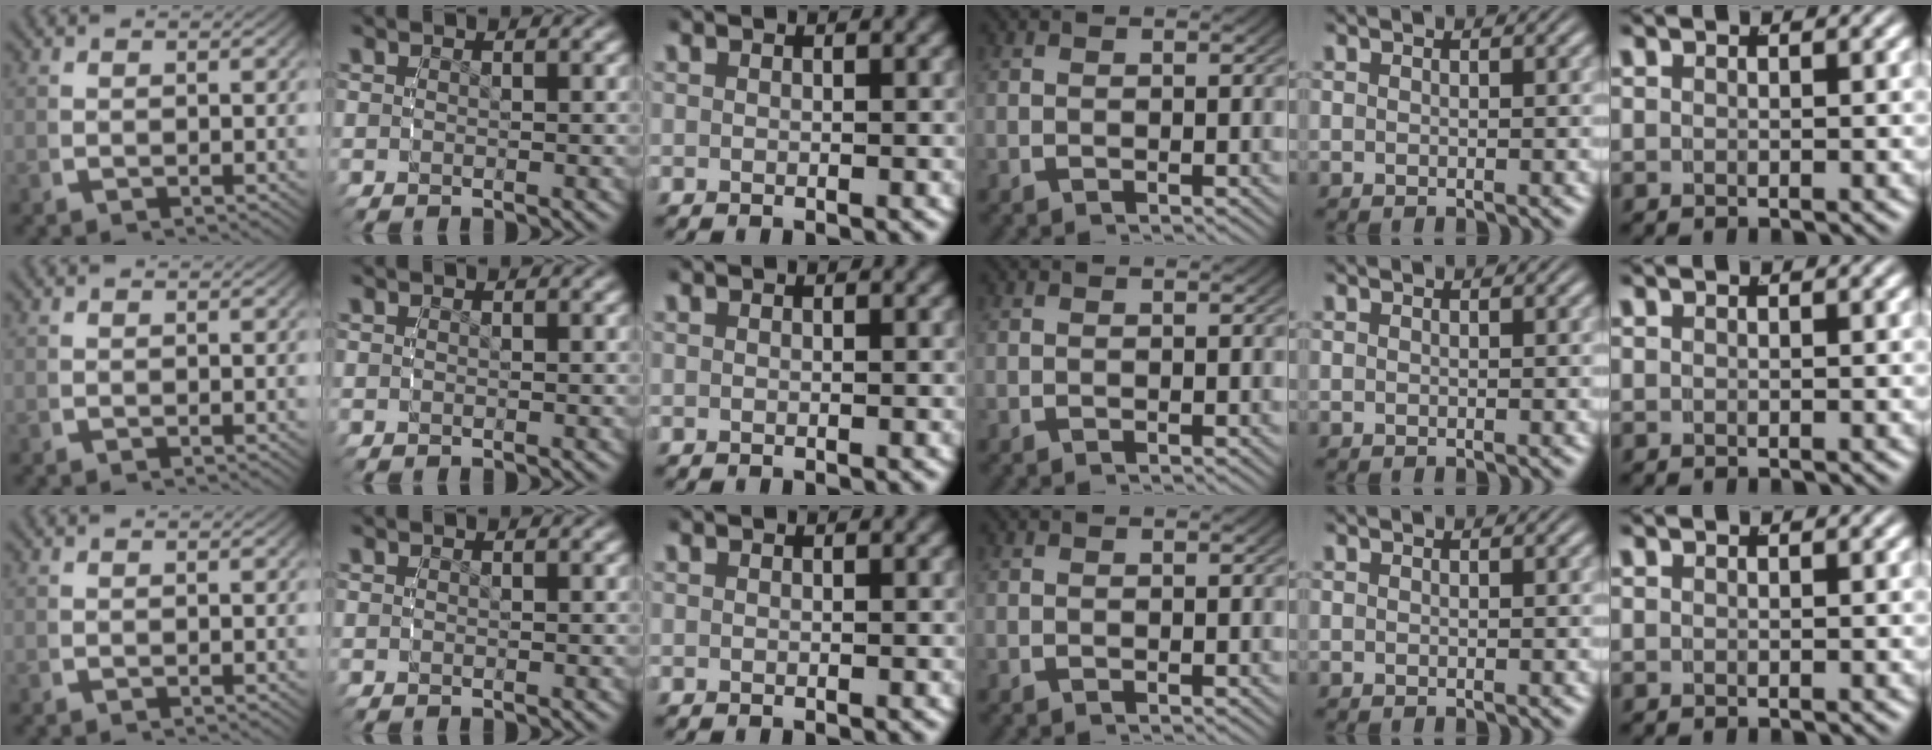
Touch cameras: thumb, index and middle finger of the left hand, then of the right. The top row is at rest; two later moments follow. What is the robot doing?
{"motion": "reach", "object": "pen bag"}